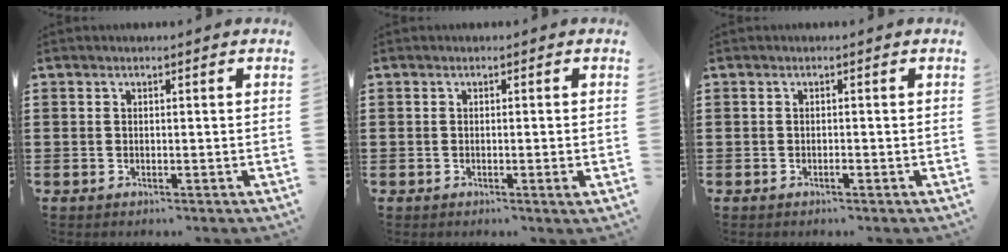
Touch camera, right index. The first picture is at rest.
{"total": 1.3, "force": [-0.3, 0.0, 1.2], "torque": [-0.020, -0.007, -0.004]}
{"total": 0.6, "force": [-0.3, 0.2, 0.5], "torque": [-0.011, -0.003, -0.006]}